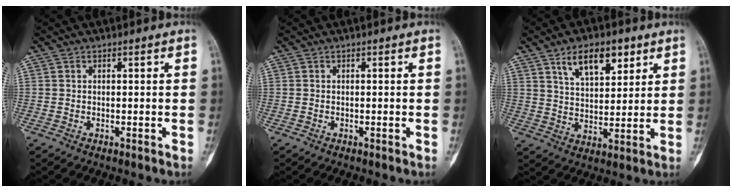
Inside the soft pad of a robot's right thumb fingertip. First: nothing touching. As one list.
[{"total": 0.0}, {"total": 10.7, "force": [6.0, 5.2, 7.1], "torque": [-0.095, -0.028, 0.106]}]